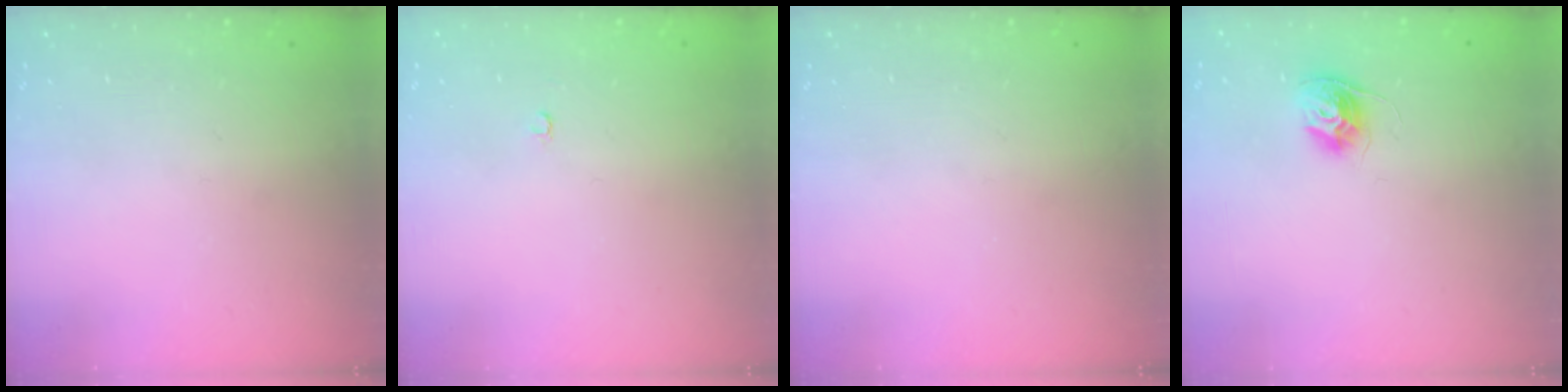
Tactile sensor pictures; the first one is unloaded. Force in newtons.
{"total": 2.1, "press": 2.1, "slide": 0.2}
{"total": 0.0}
{"total": 10.0, "press": 10.0, "slide": 0.6}